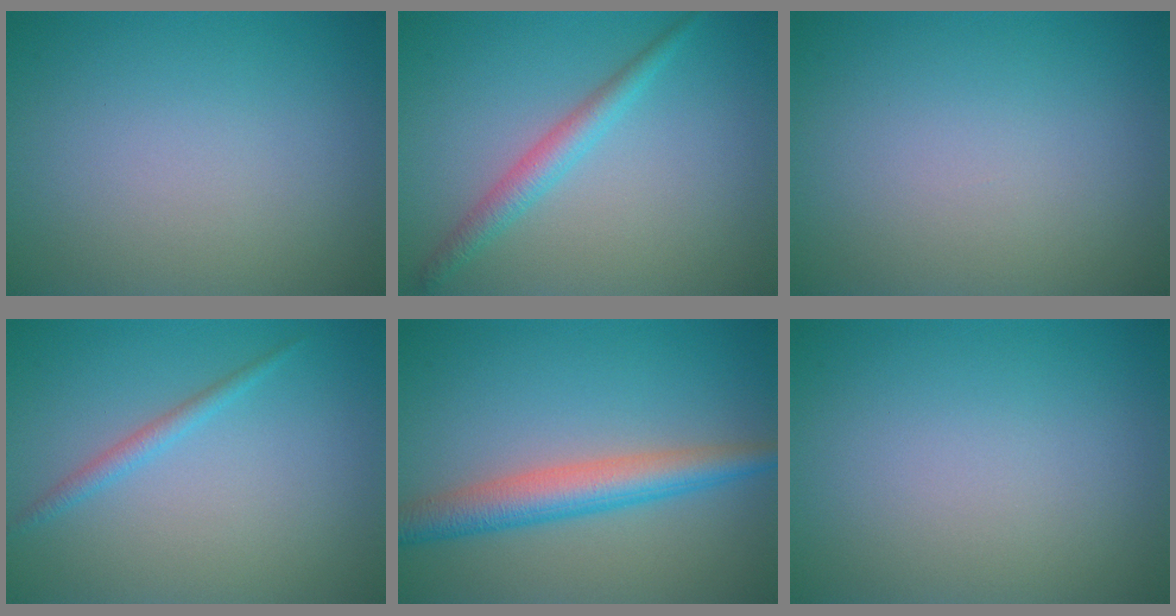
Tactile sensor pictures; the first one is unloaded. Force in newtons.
{"total": 2.4, "press": 2.4, "slide": 0.0}
{"total": 0.0}
{"total": 1.4, "press": 1.4, "slide": 0.1}
{"total": 4.7, "press": 4.7, "slide": 0.1}
{"total": 0.0}